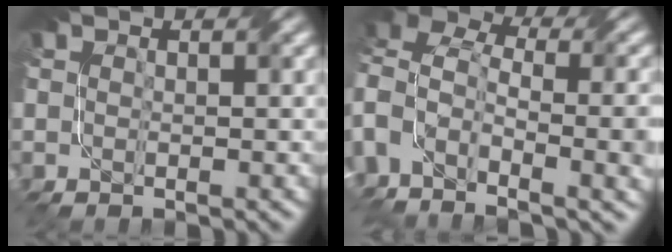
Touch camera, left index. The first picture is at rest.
{"total": 13.5, "force": [-2.4, 8.3, 10.4], "torque": [-0.205, -0.006, -0.004]}